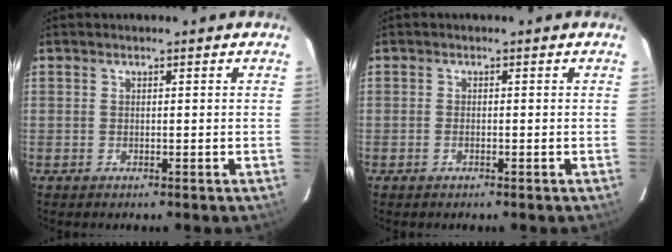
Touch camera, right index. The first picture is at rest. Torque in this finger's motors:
{"motor_torque": [-0.08, 0.00, -0.04, 0.00]}